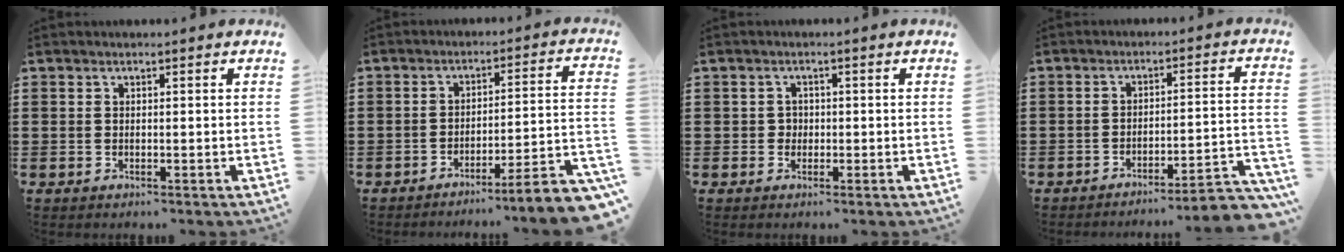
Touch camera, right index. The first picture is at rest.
{"total": 5.2, "force": [-4.0, -0.5, 3.3], "torque": [-0.055, -0.025, -0.080]}
{"total": 1.4, "force": [-0.1, 1.3, 0.5], "torque": [-0.013, 0.005, -0.003]}
{"total": 4.3, "force": [-4.0, -0.1, 1.7], "torque": [-0.032, -0.014, -0.082]}